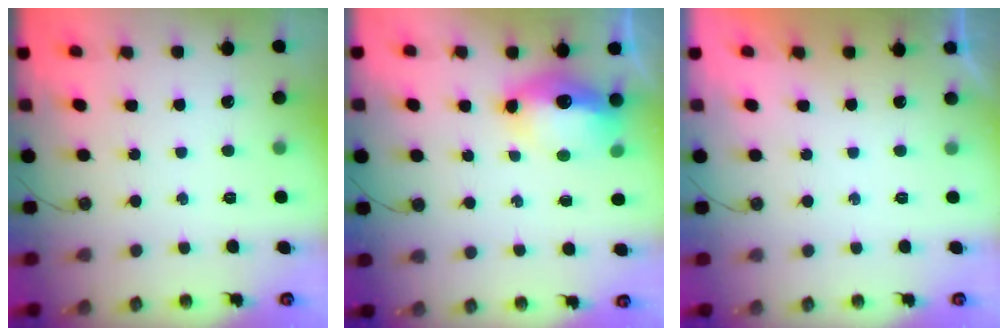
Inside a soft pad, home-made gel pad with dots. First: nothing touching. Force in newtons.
{"total": 12.8, "press": 12.7, "slide": 1.2}
{"total": 0.0}